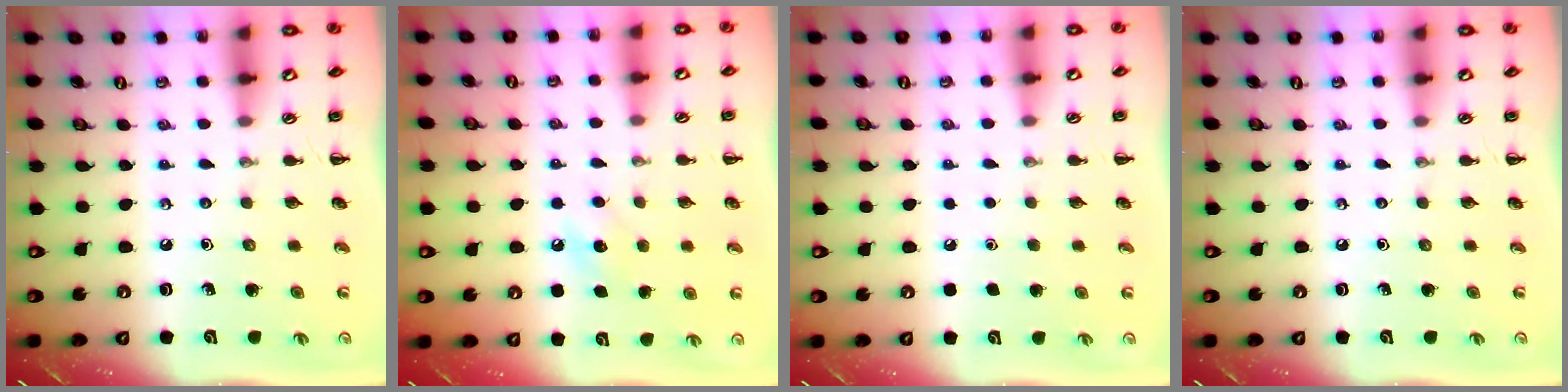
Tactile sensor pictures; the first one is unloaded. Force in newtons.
{"total": 8.1, "press": 7.9, "slide": 1.8}
{"total": 1.6, "press": 1.6, "slide": 0.1}
{"total": 0.0}